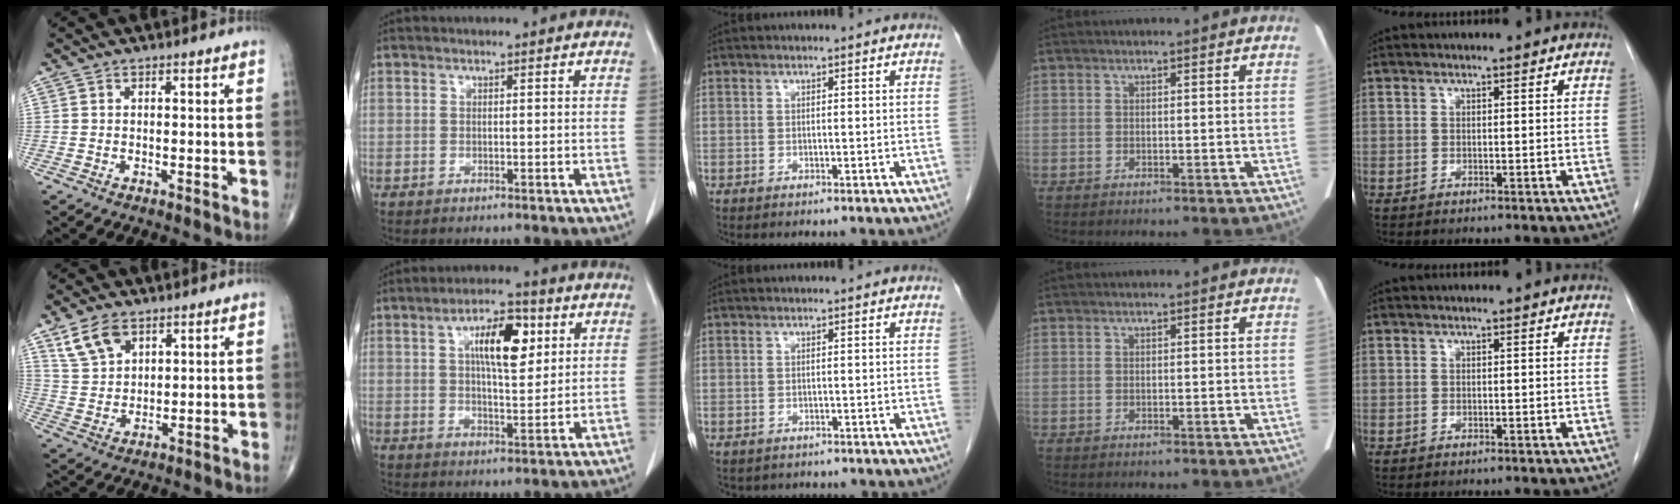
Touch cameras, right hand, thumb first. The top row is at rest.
{"thumb": {"total": 7.7, "force": [4.6, 4.5, 4.2], "torque": [-0.070, -0.017, 0.097]}, "index": {"total": 9.5, "force": [3.2, 3.3, 8.4], "torque": [-0.139, 0.013, 0.054]}, "middle": {"total": 1.9, "force": [-1.5, 1.1, 0.2], "torque": [-0.011, -0.001, -0.019]}}